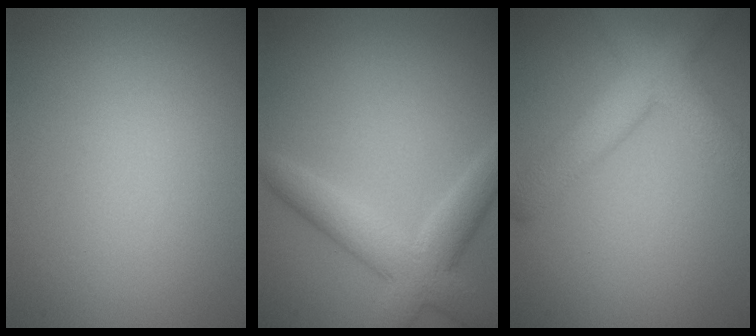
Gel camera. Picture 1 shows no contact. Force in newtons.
{"total": 5.0, "press": 5.0, "slide": 0.2}
{"total": 5.4, "press": 5.4, "slide": 0.3}